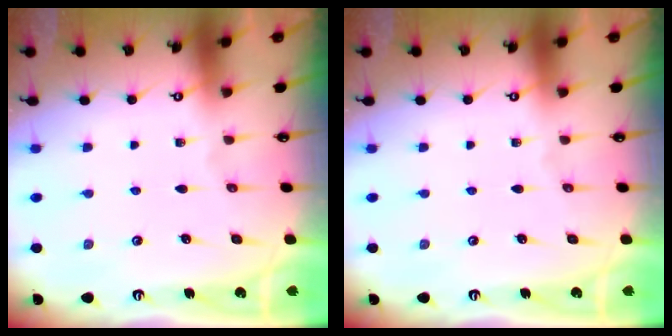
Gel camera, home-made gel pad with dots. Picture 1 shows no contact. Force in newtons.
{"total": 0.0}